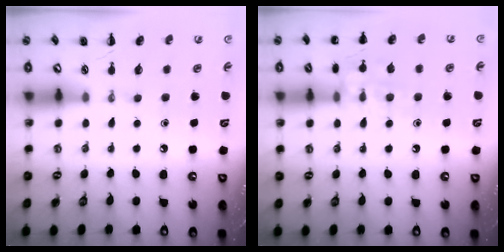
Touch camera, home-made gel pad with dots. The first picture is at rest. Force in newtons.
{"total": 10.4, "press": 10.3, "slide": 0.5}